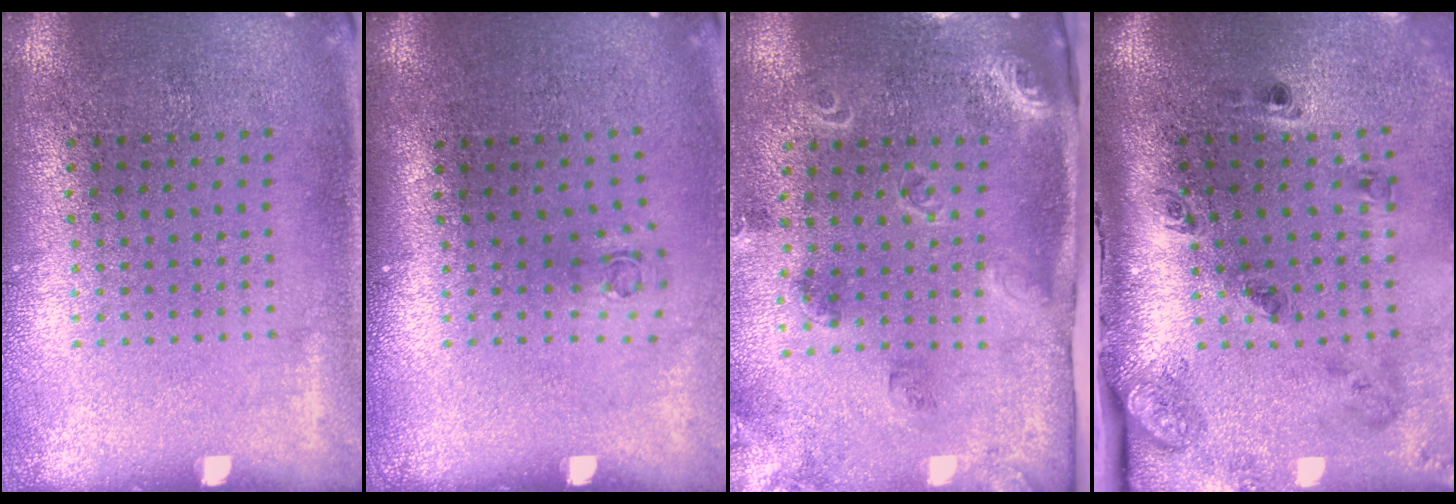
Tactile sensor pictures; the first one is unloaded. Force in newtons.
{"total": 0.7, "press": 0.3, "slide": 0.6}
{"total": 1.8, "press": 1.7, "slide": 0.5}
{"total": 2.5, "press": 1.7, "slide": 1.8}